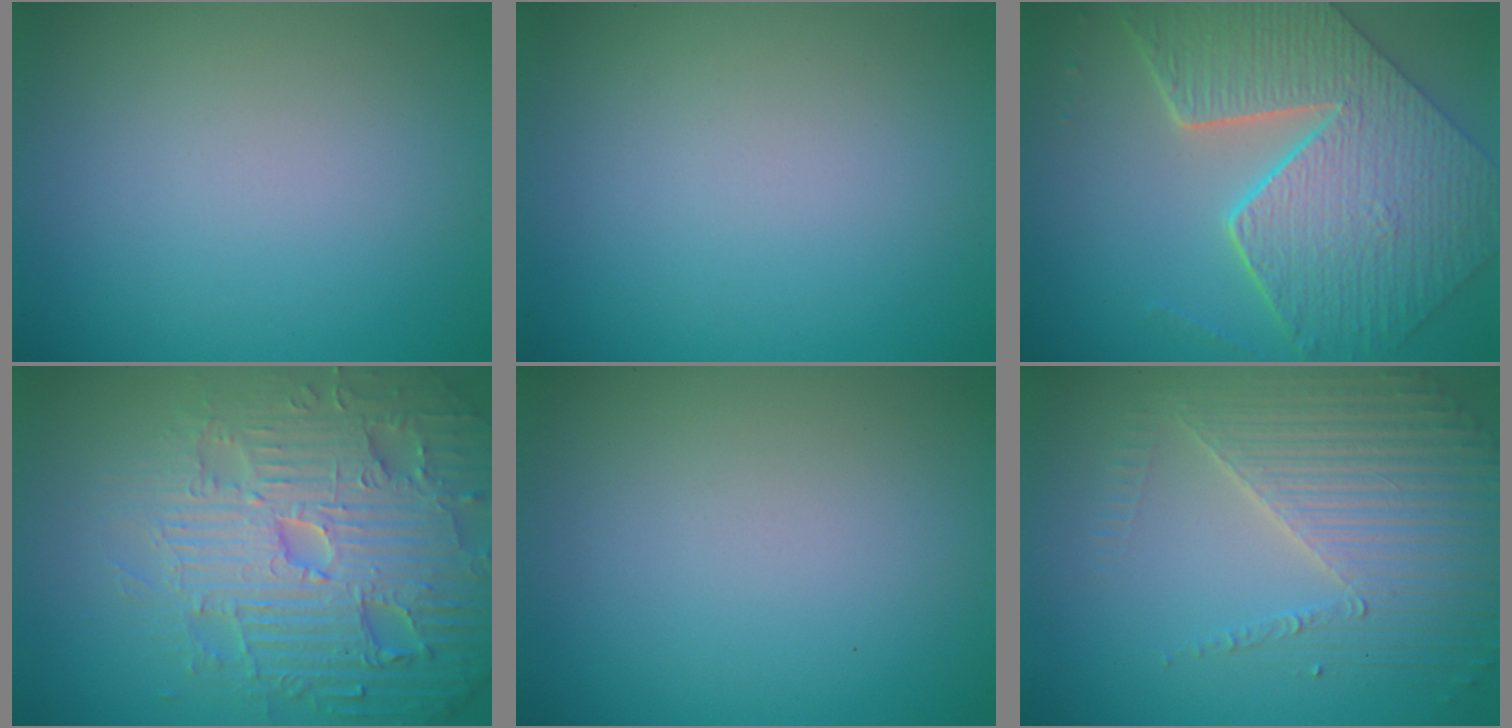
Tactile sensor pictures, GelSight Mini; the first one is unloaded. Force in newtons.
{"total": 0.0}
{"total": 9.2, "press": 7.1, "slide": 5.8}
{"total": 7.8, "press": 7.6, "slide": 1.9}
{"total": 0.0}
{"total": 5.1, "press": 4.2, "slide": 2.9}